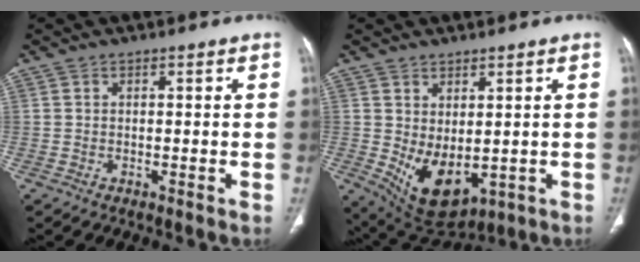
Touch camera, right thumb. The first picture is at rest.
{"total": 9.5, "force": [-0.6, 5.5, 7.8], "torque": [-0.118, -0.013, 0.021]}